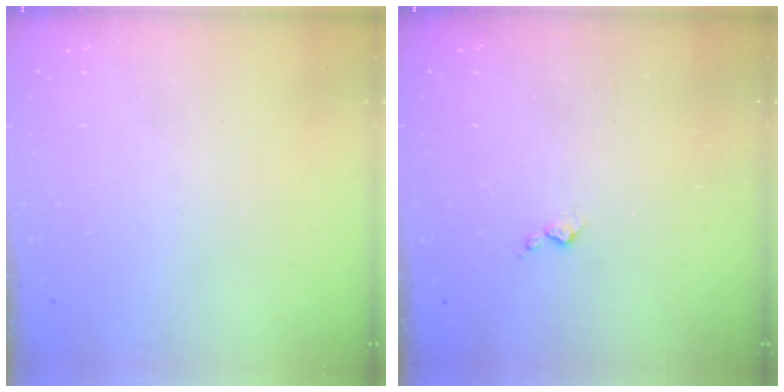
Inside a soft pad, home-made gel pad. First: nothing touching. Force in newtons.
{"total": 3.2, "press": 3.2, "slide": 0.5}